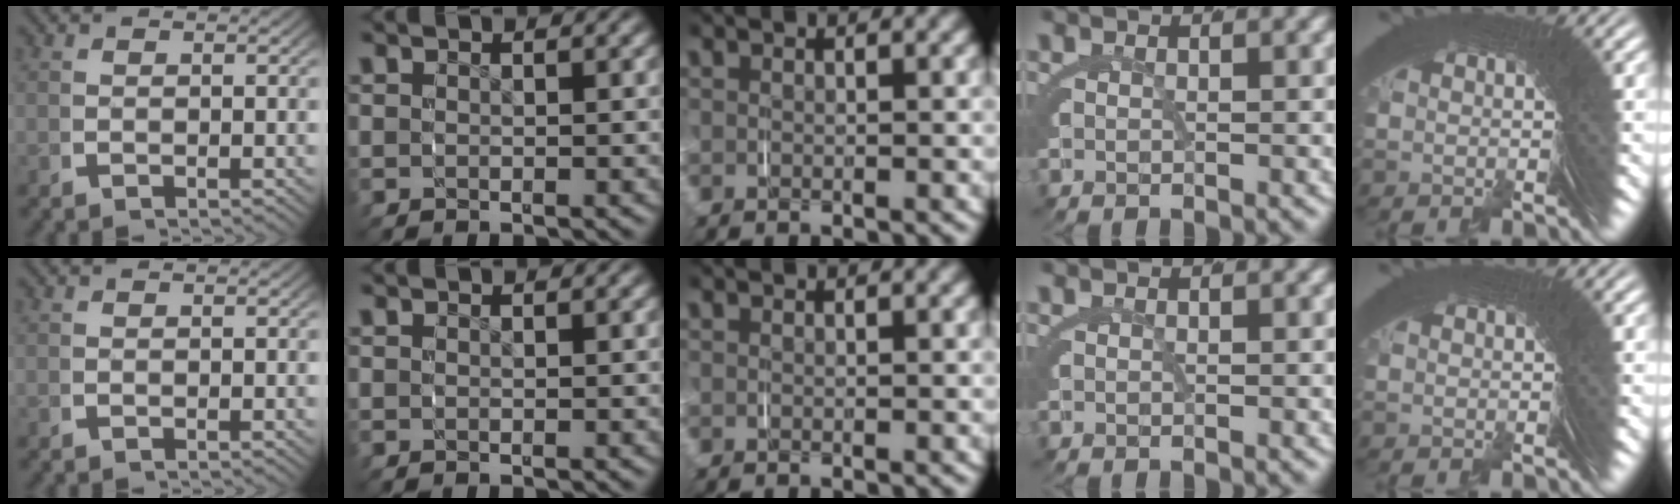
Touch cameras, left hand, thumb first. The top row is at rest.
{}